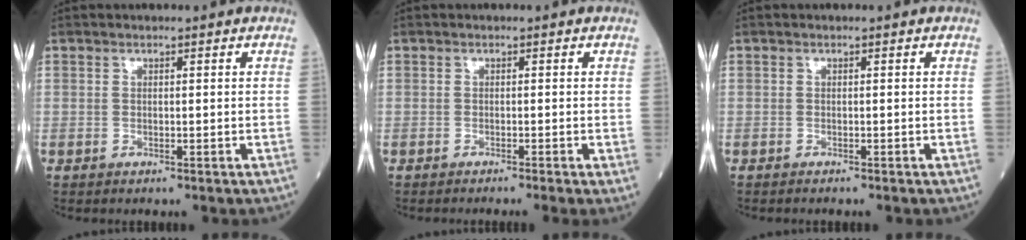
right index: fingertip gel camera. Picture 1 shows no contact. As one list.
[{"total": 2.3, "force": [-1.7, -0.6, 1.3], "torque": [-0.010, 0.002, -0.024]}, {"total": 1.0, "force": [-0.9, 0.0, 0.5], "torque": [-0.007, 0.000, -0.008]}]